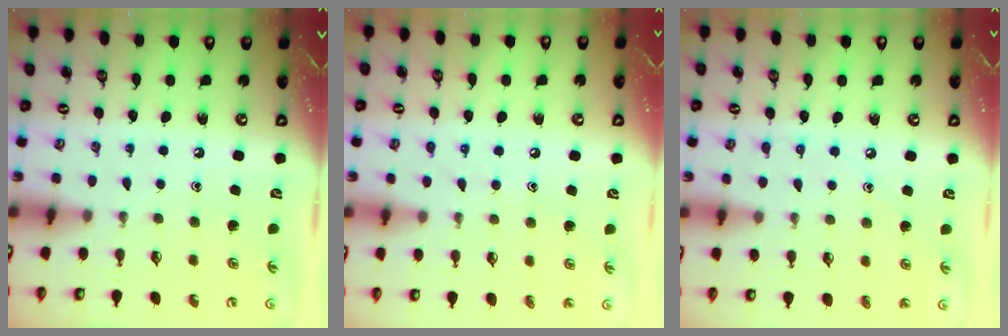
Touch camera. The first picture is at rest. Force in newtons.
{"total": 5.4, "press": 5.4, "slide": 0.5}
{"total": 3.9, "press": 3.9, "slide": 0.4}